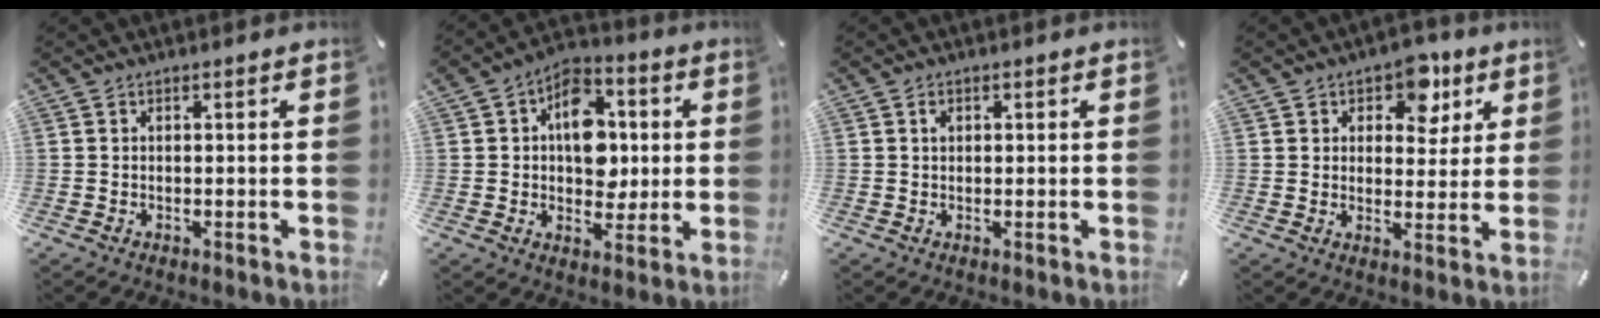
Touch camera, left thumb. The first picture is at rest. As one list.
[{"total": 12.0, "force": [1.2, 9.1, 7.8], "torque": [-0.099, 0.009, 0.021]}, {"total": 1.1, "force": [0.3, 0.9, 0.6], "torque": [-0.007, 0.000, 0.003]}, {"total": 8.9, "force": [4.9, 6.3, 4.1], "torque": [-0.047, -0.022, 0.082]}]